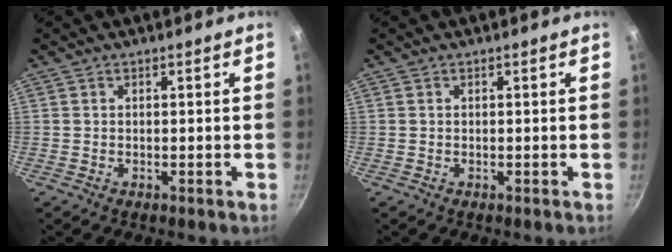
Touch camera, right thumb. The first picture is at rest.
{"total": 0.0}